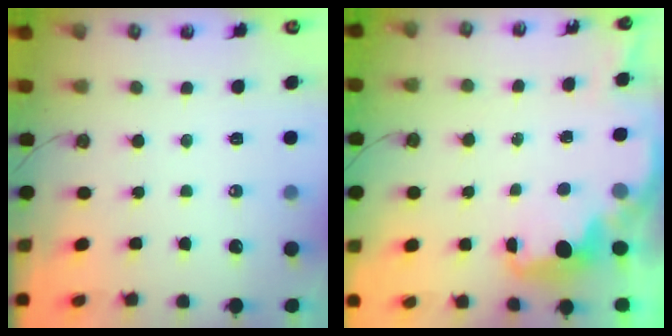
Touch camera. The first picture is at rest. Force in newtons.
{"total": 2.7, "press": 2.7, "slide": 0.6}